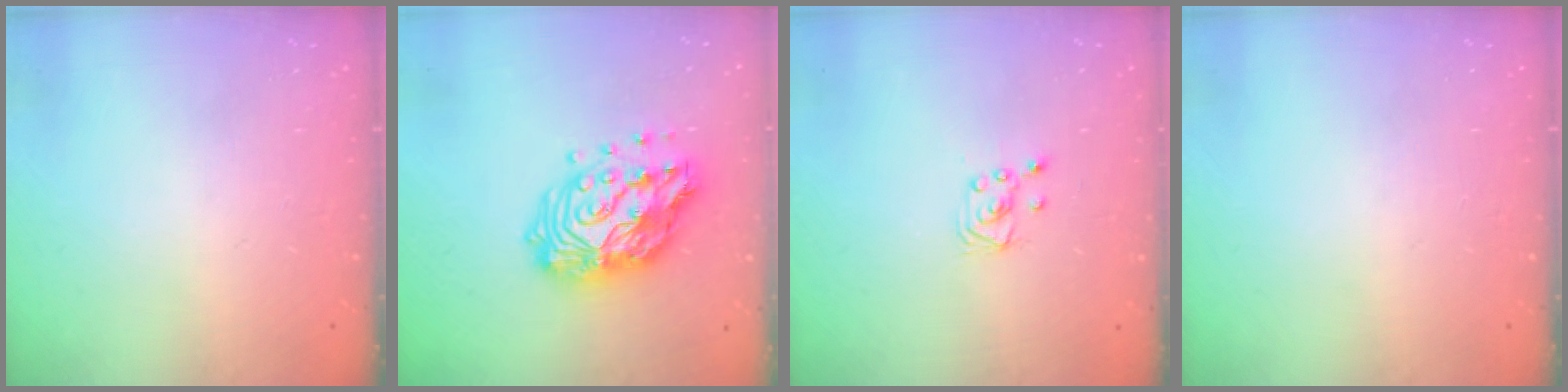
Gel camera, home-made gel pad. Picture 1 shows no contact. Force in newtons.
{"total": 16.8, "press": 16.7, "slide": 1.6}
{"total": 2.0, "press": 2.0, "slide": 0.2}
{"total": 0.0}